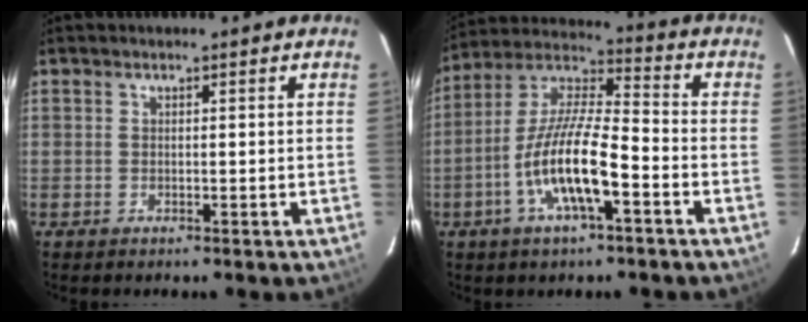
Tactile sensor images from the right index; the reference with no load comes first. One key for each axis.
{"total": 14.1, "fx": -5.6, "fy": 3.2, "fz": 12.5, "tx": -0.253, "ty": -0.004, "tz": -0.110}